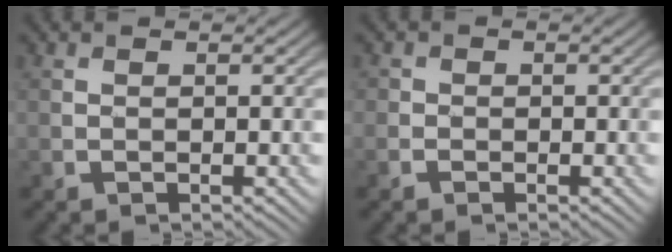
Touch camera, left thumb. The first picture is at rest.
{"total": 1.3, "force": [-0.4, 1.2, 0.1], "torque": [0.005, 0.000, -0.016]}